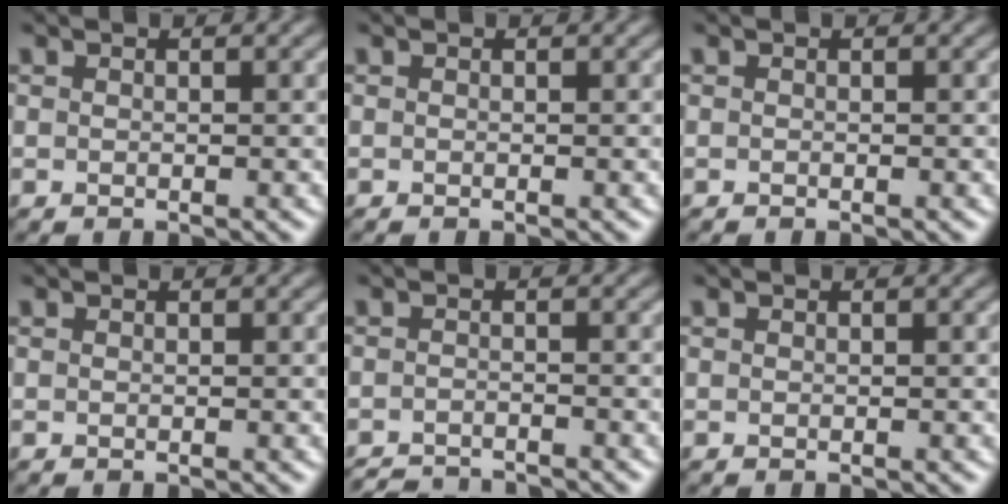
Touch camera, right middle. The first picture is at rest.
{"total": 0.0}
{"total": 0.0}
{"total": 0.0}
{"total": 3.5, "force": [-3.3, 0.5, 0.8], "torque": [-0.008, -0.008, -0.058]}
{"total": 0.0}